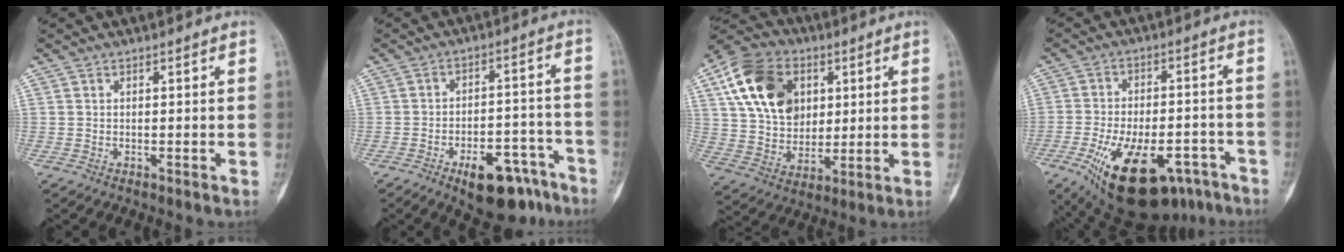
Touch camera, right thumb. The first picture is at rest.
{"total": 14.2, "force": [-9.0, 6.5, 8.9], "torque": [-0.093, 0.066, -0.124]}
{"total": 17.8, "force": [5.8, 13.0, 10.6], "torque": [-0.175, -0.007, 0.104]}
{"total": 22.4, "force": [-11.9, 11.0, 15.6], "torque": [-0.243, 0.035, -0.169]}